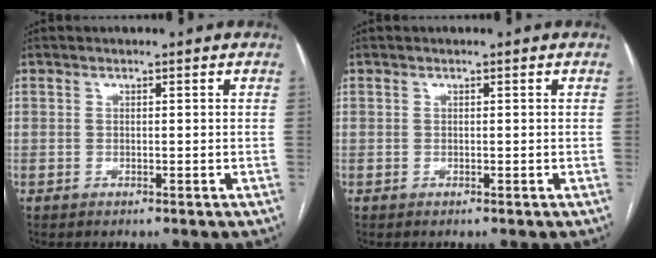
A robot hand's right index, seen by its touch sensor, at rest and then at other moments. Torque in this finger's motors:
{"motor_torque": [0.00, 0.00, 0.00, 0.00]}